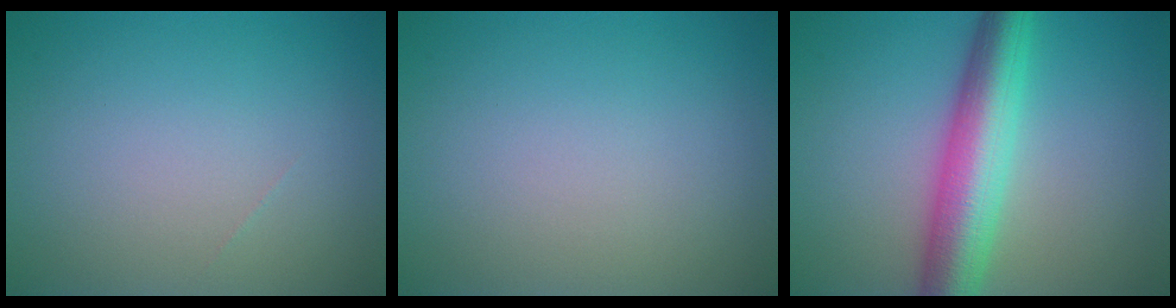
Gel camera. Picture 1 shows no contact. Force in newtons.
{"total": 0.0}
{"total": 7.4, "press": 7.4, "slide": 0.2}